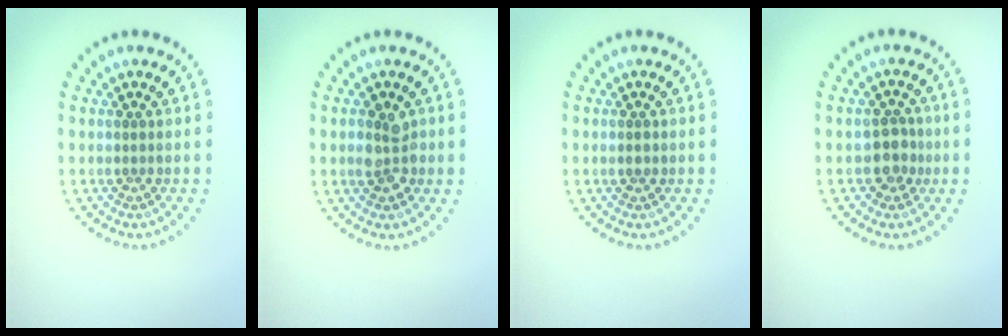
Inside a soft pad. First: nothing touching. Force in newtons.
{"total": 2.3, "press": 2.3, "slide": 0.2}
{"total": 0.9, "press": 0.9, "slide": 0.0}
{"total": 2.2, "press": 2.0, "slide": 1.1}